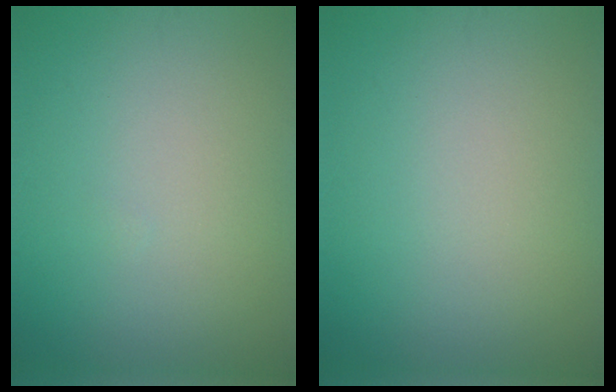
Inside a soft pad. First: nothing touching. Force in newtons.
{"total": 0.0}